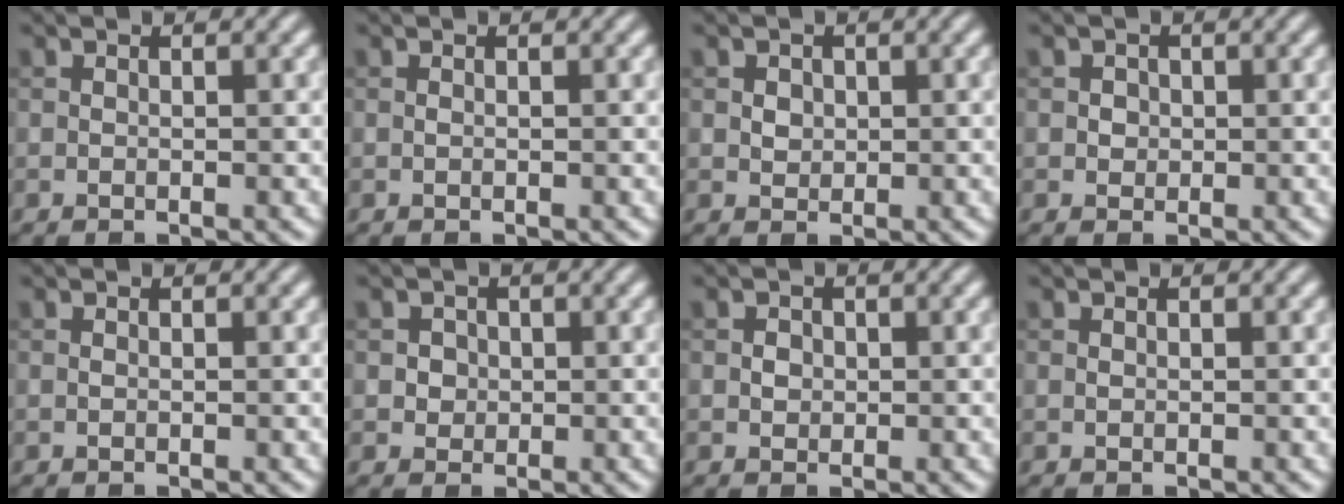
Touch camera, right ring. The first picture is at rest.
{"total": 0.0}
{"total": 1.2, "force": [0.3, 1.1, 0.5], "torque": [-0.009, 0.000, 0.006]}
{"total": 0.9, "force": [0.2, 0.9, 0.3], "torque": [0.002, -0.001, 0.002]}
{"total": 0.0}
{"total": 1.6, "force": [0.4, 1.5, 0.5], "torque": [0.000, 0.000, 0.013]}
{"total": 1.0, "force": [0.1, 0.9, 0.4], "torque": [-0.004, -0.002, 0.000]}
{"total": 0.0}